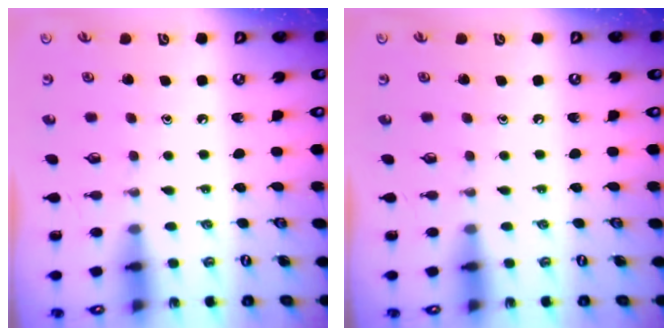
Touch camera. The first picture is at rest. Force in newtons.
{"total": 0.0}